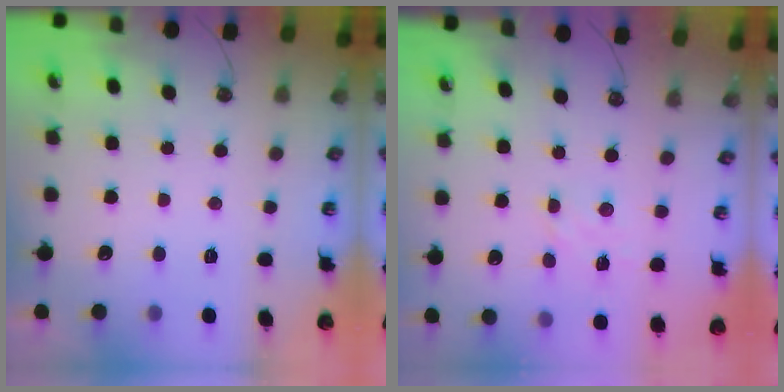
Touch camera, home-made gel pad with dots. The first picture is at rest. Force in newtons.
{"total": 3.4, "press": 3.4, "slide": 0.3}